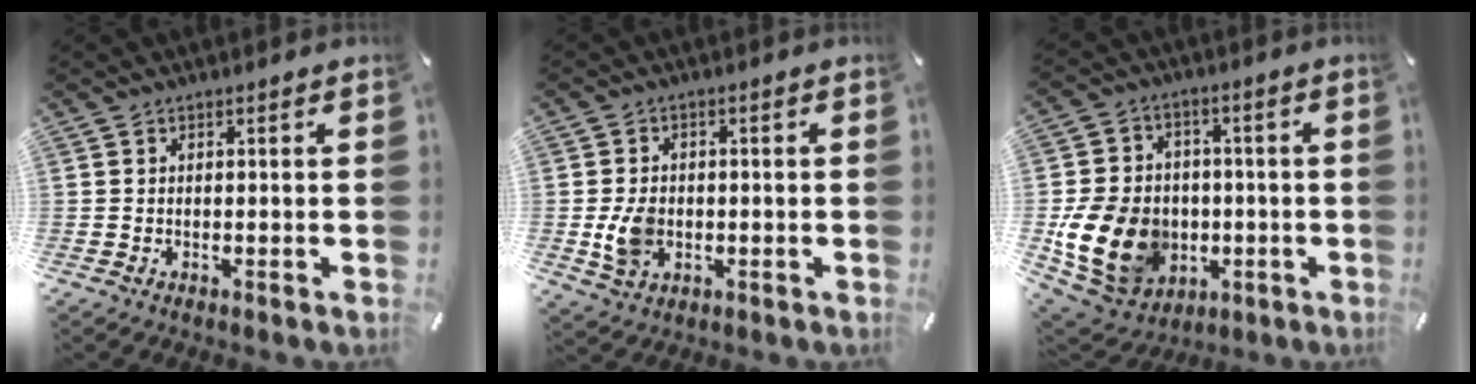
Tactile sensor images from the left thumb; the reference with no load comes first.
{"total": 7.0, "force": [-0.9, 5.4, 4.4], "torque": [-0.085, -0.003, -0.018]}
{"total": 16.8, "force": [-3.7, 13.6, 9.2], "torque": [-0.193, 0.019, -0.059]}